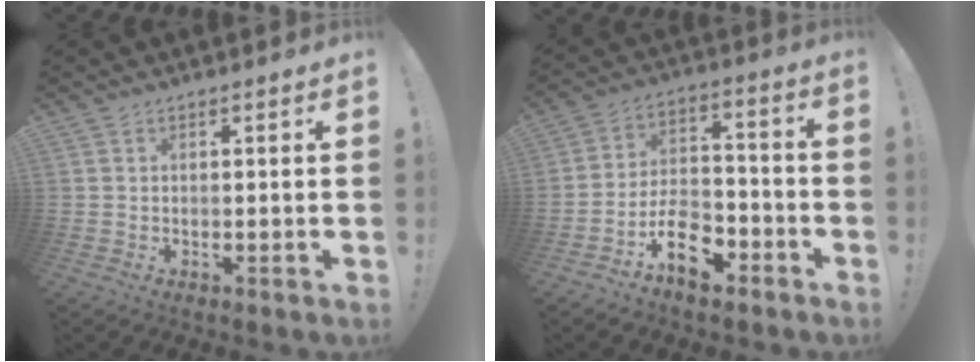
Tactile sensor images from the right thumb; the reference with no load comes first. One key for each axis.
{"total": 12.7, "fx": -7.7, "fy": 7.2, "fz": 7.1, "tx": -0.108, "ty": 0.063, "tz": -0.129}